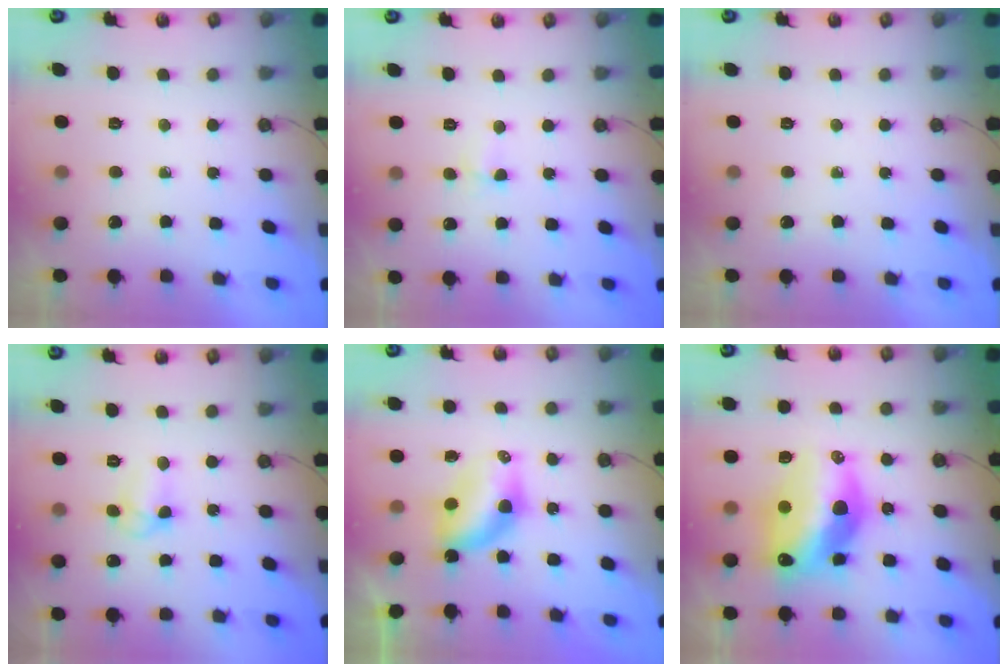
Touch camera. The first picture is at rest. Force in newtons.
{"total": 2.7, "press": 2.0, "slide": 1.8}
{"total": 0.0}
{"total": 5.0, "press": 5.0, "slide": 0.5}
{"total": 6.8, "press": 6.8, "slide": 0.3}
{"total": 17.8, "press": 17.7, "slide": 1.8}